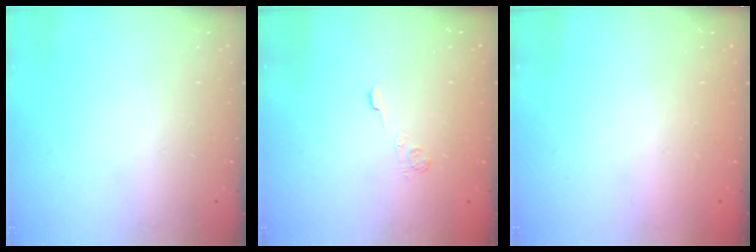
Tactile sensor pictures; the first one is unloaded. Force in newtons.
{"total": 2.2, "press": 1.7, "slide": 1.4}
{"total": 2.3, "press": 2.2, "slide": 0.8}